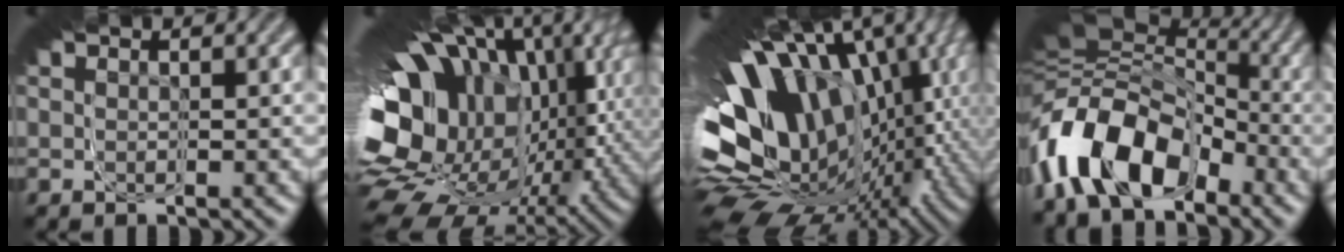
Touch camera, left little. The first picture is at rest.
{"total": 20.9, "force": [-0.5, 10.2, 18.2], "torque": [-0.254, 0.007, 0.000]}
{"total": 23.9, "force": [-1.6, 12.7, 20.1], "torque": [-0.248, 0.025, -0.031]}
{"total": 9.9, "force": [-2.9, 5.2, 7.9], "torque": [-0.130, 0.004, -0.051]}